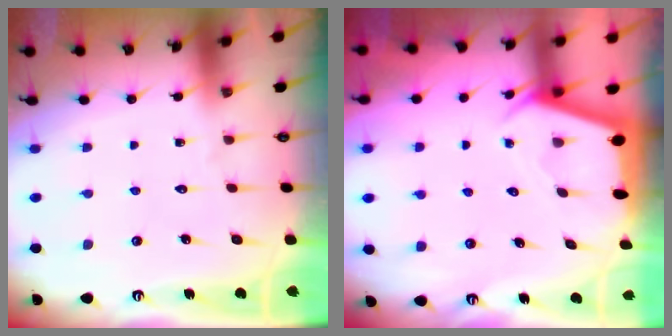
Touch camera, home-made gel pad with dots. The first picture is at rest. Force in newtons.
{"total": 2.3, "press": 2.3, "slide": 0.3}